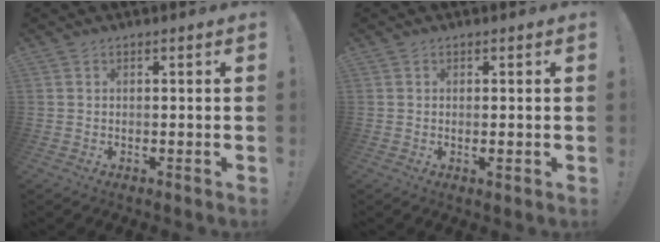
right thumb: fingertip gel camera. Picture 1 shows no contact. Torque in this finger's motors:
{"motor_torque": [-0.07, 0.04, -0.09, 0.41, -0.01]}